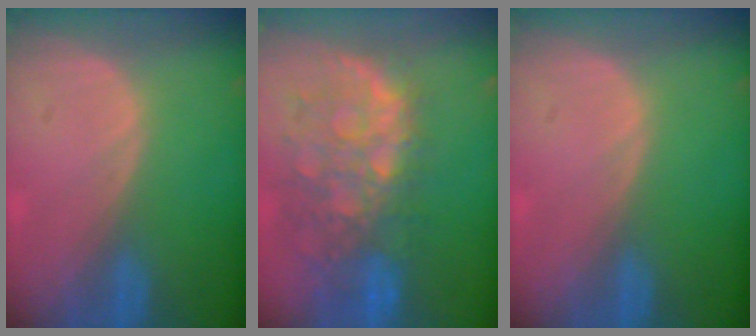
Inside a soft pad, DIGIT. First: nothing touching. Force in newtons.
{"total": 11.2, "press": 9.7, "slide": 5.5}
{"total": 0.0}